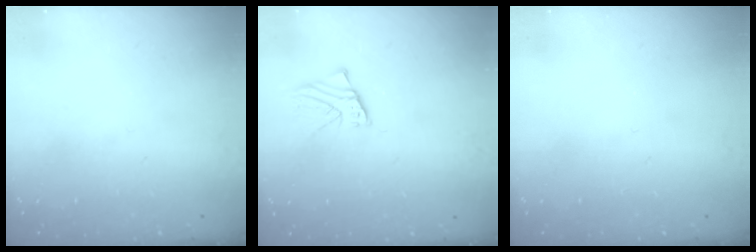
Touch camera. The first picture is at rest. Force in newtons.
{"total": 2.9, "press": 2.9, "slide": 0.2}
{"total": 0.0}